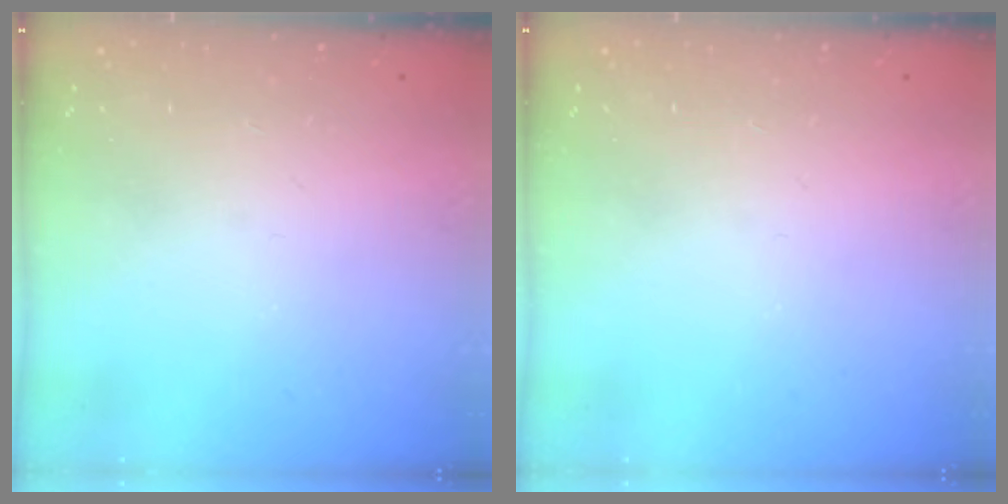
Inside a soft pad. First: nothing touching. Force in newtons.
{"total": 0.0}